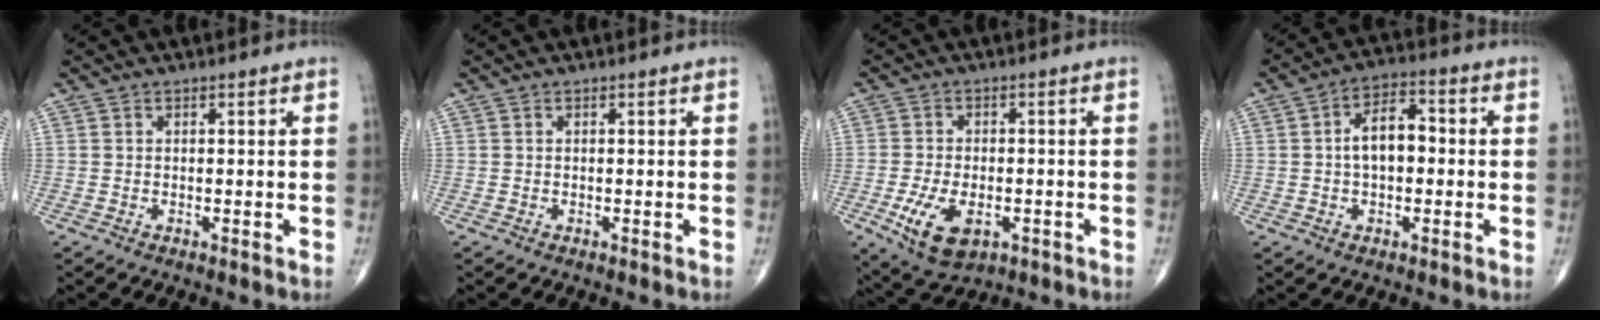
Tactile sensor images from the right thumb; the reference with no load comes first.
{"total": 0.0}
{"total": 9.7, "force": [-3.4, 5.5, 7.3], "torque": [-0.130, 0.000, -0.048]}
{"total": 8.0, "force": [0.1, 4.5, 6.5], "torque": [-0.097, 0.026, -0.008]}